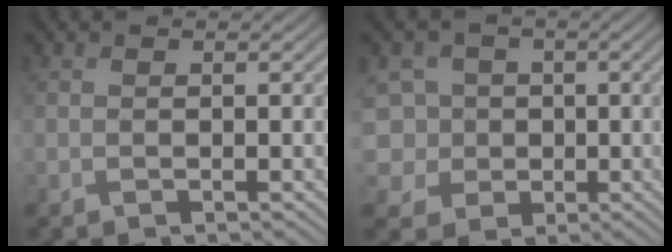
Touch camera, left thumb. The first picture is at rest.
{"total": 7.9, "force": [0.0, 7.4, 2.7], "torque": [-0.093, 0.018, -0.032]}